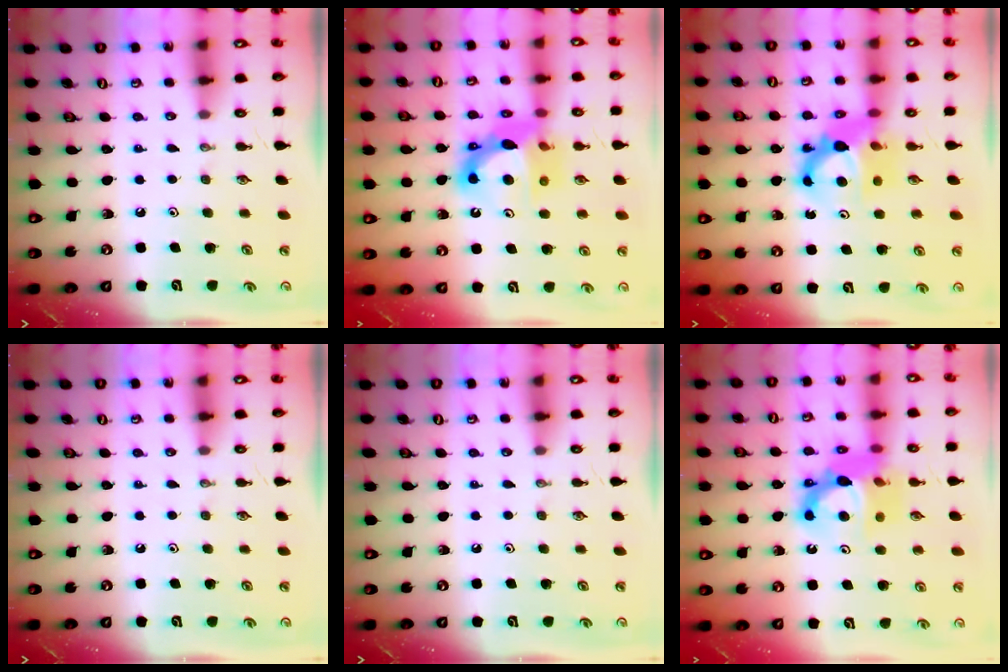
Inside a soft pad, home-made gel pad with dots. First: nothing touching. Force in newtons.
{"total": 12.5, "press": 12.4, "slide": 1.9}
{"total": 10.3, "press": 10.3, "slide": 1.2}
{"total": 0.0}
{"total": 0.0}
{"total": 13.3, "press": 13.2, "slide": 1.6}